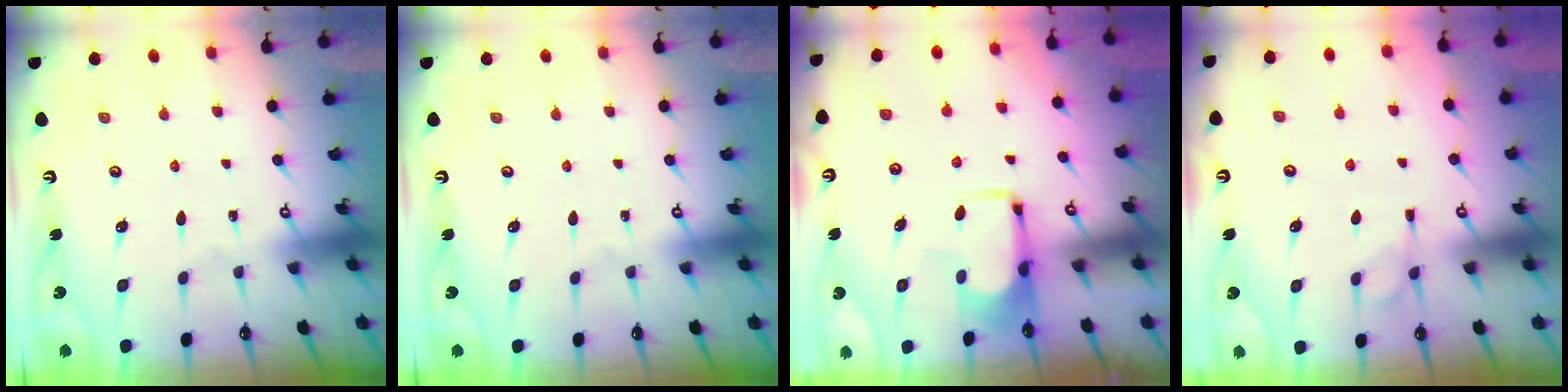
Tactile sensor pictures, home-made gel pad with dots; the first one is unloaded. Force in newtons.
{"total": 0.0}
{"total": 1.9, "press": 1.8, "slide": 0.4}
{"total": 1.3, "press": 0.4, "slide": 1.2}